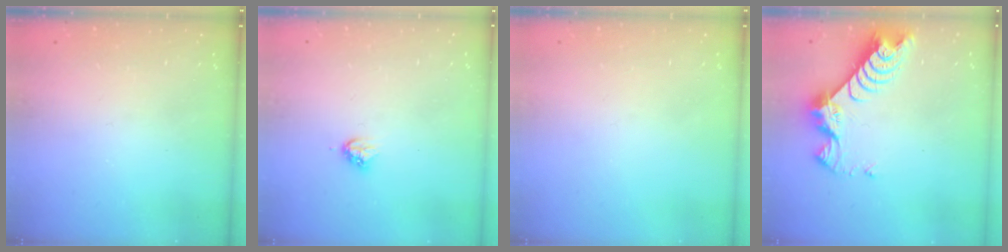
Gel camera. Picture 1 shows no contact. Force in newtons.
{"total": 3.8, "press": 3.8, "slide": 0.3}
{"total": 0.0}
{"total": 9.3, "press": 9.2, "slide": 0.8}